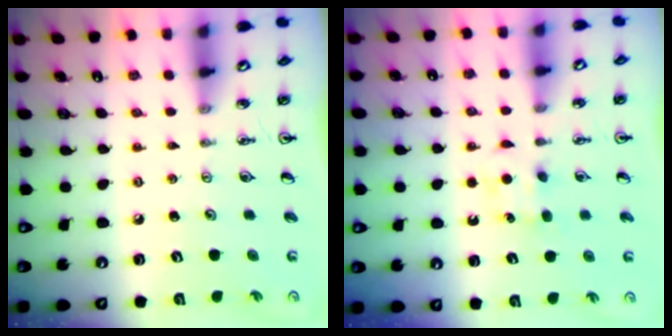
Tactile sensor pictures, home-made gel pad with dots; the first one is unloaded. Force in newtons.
{"total": 5.2, "press": 5.1, "slide": 0.7}